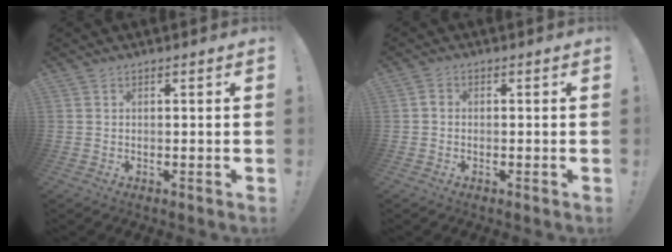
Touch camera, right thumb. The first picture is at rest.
{"total": 1.4, "force": [-0.6, 1.1, 0.6], "torque": [-0.010, 0.006, -0.011]}